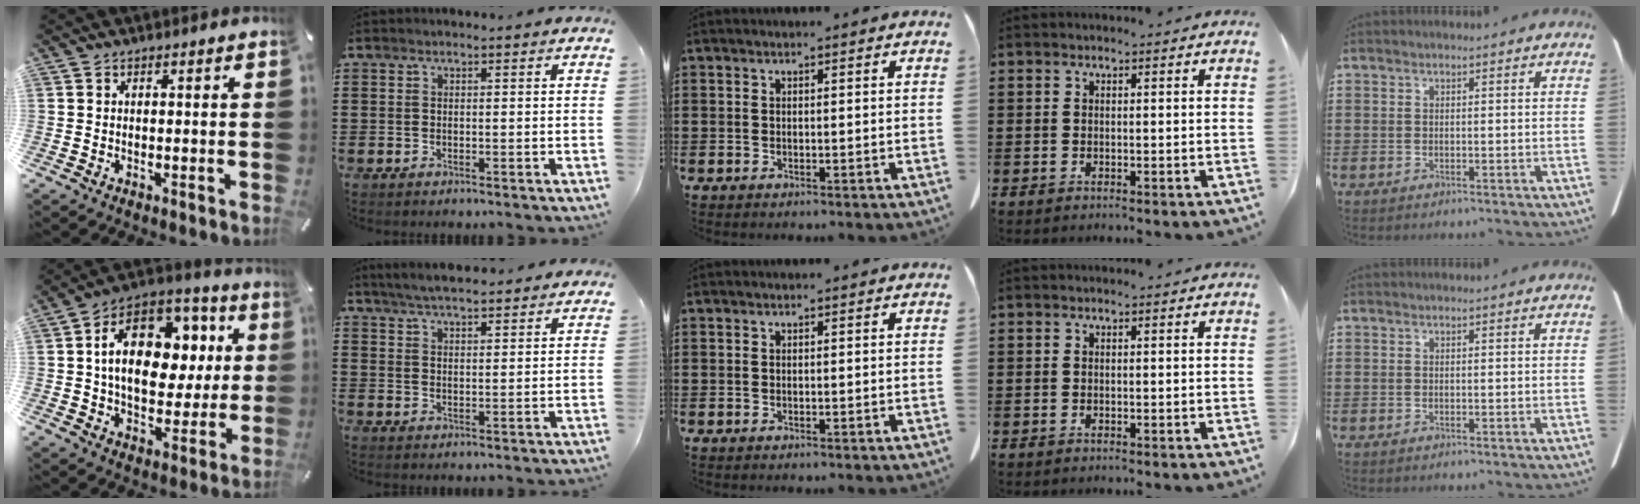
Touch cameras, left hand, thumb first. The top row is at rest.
{"thumb": {"total": 18.2, "force": [4.1, 12.8, 12.4], "torque": [-0.188, -0.010, 0.075]}, "index": {"total": 4.9, "force": [4.7, 0.3, 1.4], "torque": [-0.041, -0.011, 0.086]}}